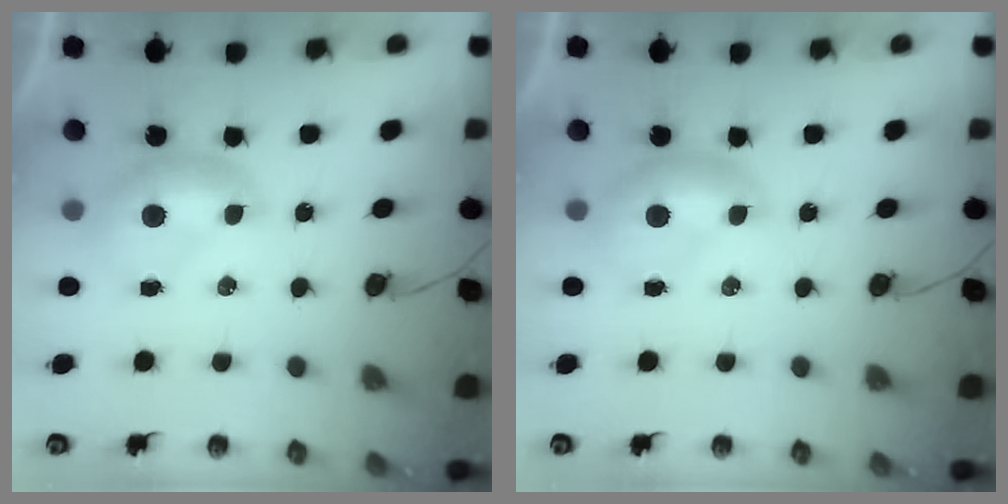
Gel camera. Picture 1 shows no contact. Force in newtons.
{"total": 0.0}